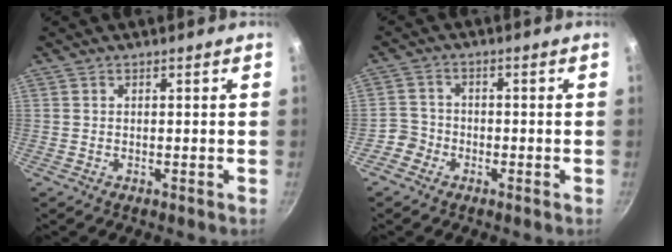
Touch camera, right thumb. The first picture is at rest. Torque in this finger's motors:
{"motor_torque": [-0.01, 0.27, -0.16, 0.11, 0.03]}